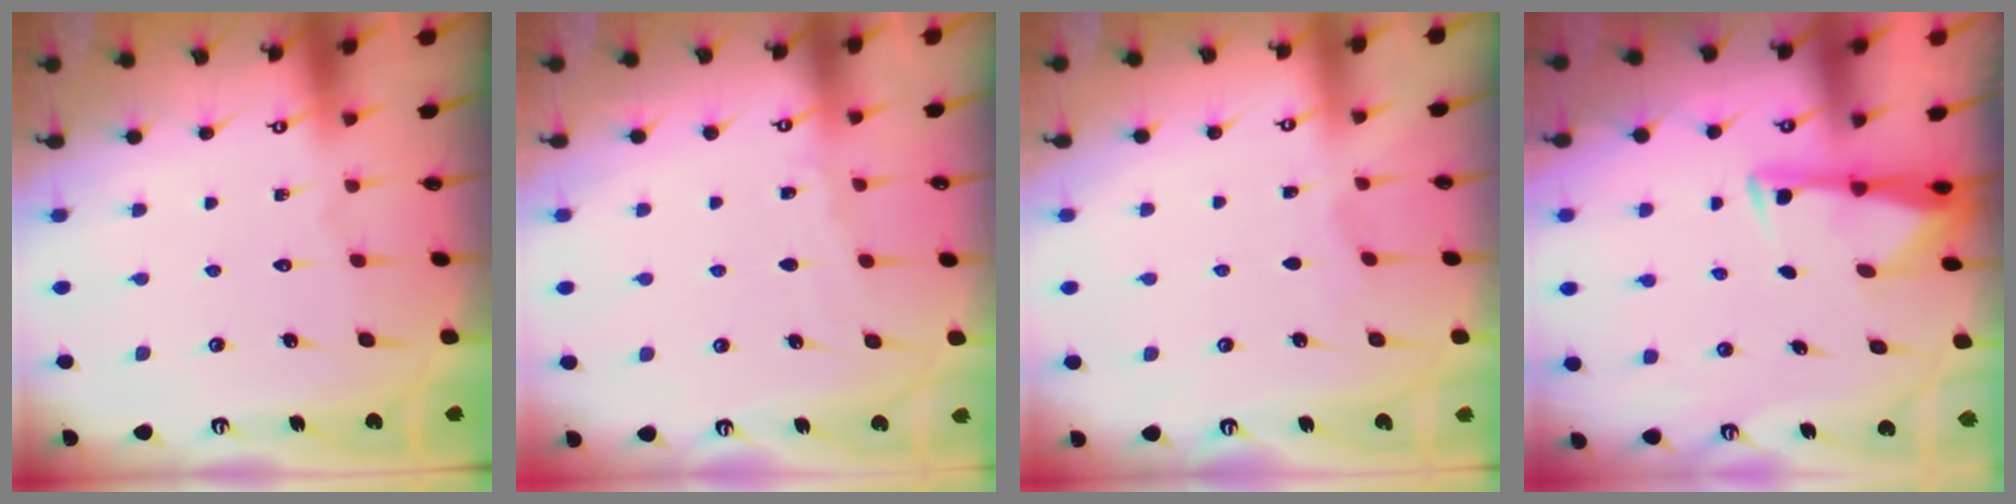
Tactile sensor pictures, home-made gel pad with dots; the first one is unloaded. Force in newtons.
{"total": 4.1, "press": 4.0, "slide": 0.5}
{"total": 2.3, "press": 2.3, "slide": 0.4}
{"total": 3.3, "press": 3.3, "slide": 0.5}